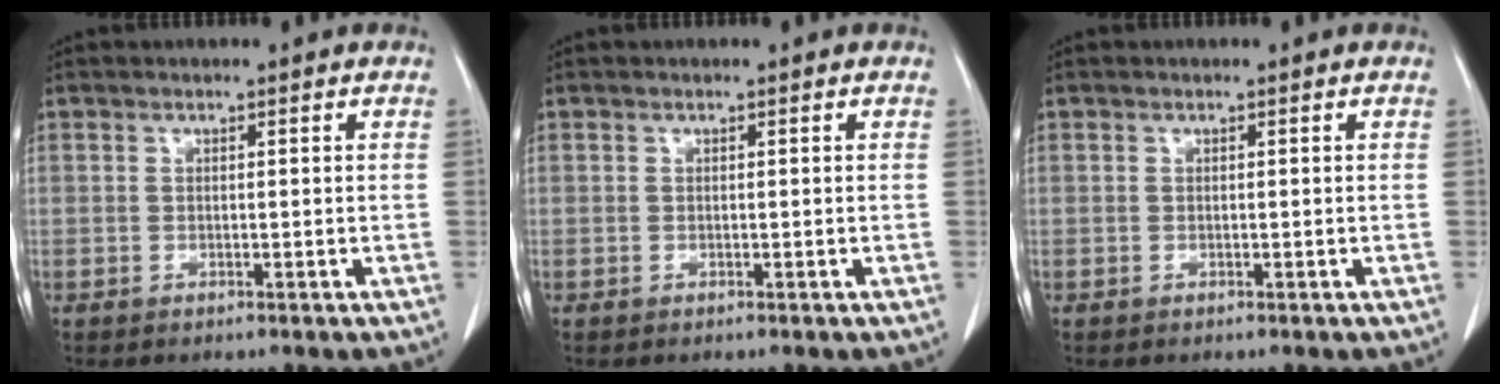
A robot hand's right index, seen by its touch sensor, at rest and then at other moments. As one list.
[{"total": 0.0}, {"total": 0.0}]